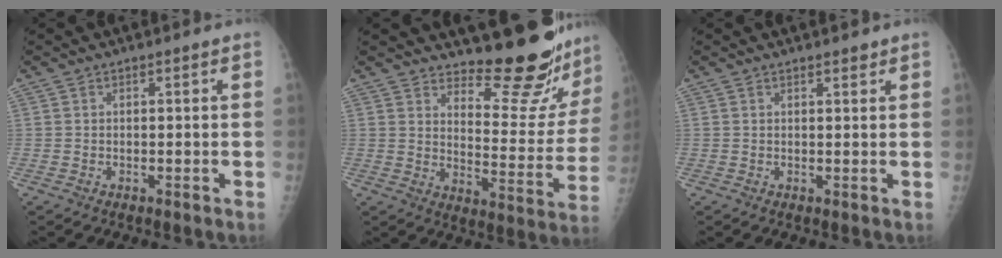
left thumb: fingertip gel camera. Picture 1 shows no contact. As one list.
[{"total": 16.8, "force": [15.7, 2.8, 5.5], "torque": [-0.036, -0.169, 0.202]}, {"total": 1.3, "force": [1.1, 0.5, 0.5], "torque": [-0.002, -0.007, 0.015]}]